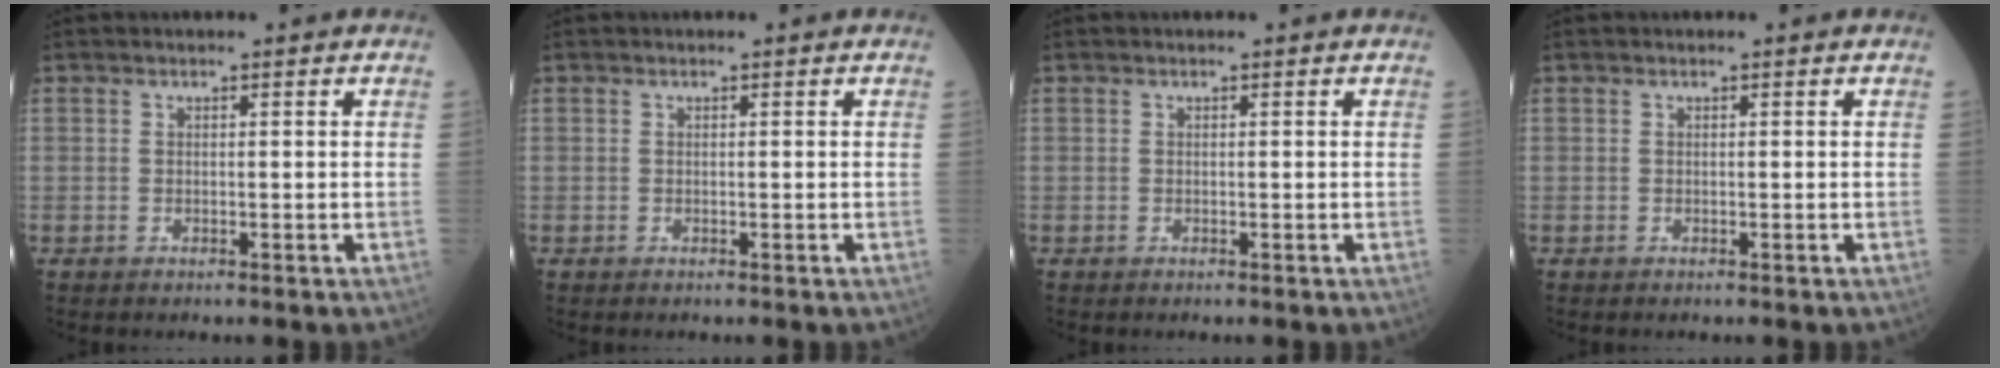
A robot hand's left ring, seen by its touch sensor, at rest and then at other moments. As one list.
[{"total": 0.0}, {"total": 0.0}, {"total": 0.0}]